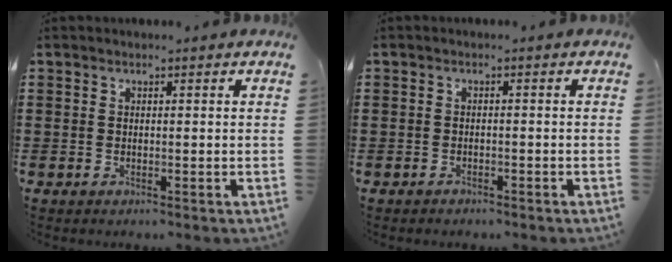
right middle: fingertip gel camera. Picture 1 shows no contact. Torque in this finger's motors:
{"motor_torque": [-0.95, 0.82, -0.62, -0.21]}